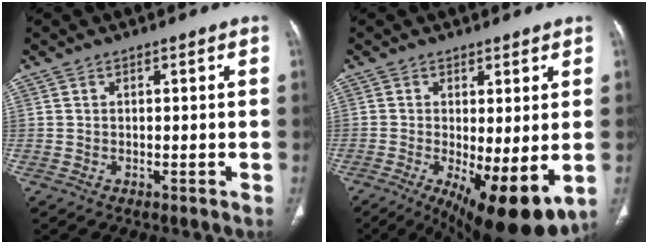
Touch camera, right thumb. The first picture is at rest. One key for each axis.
{"total": 13.5, "fx": -3.6, "fy": 4.2, "fz": 12.3, "tx": -0.176, "ty": -0.026, "tz": -0.039}